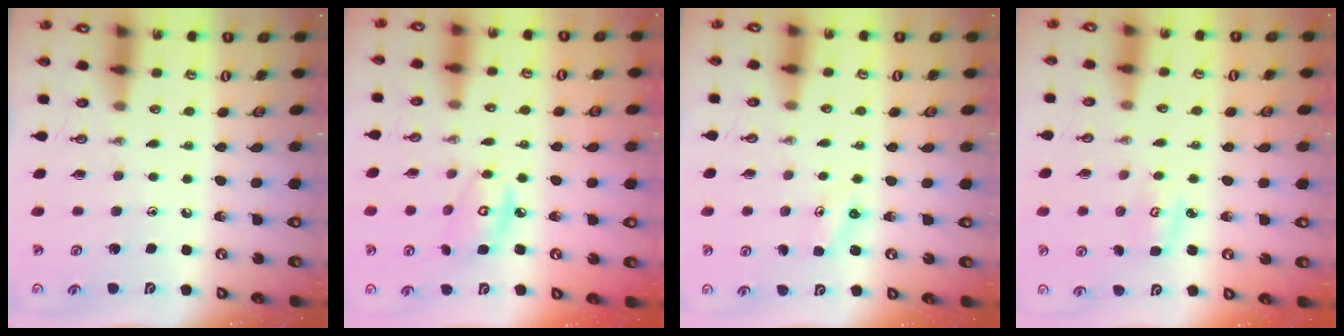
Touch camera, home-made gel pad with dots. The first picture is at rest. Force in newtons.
{"total": 6.7, "press": 6.7, "slide": 0.3}
{"total": 2.9, "press": 2.9, "slide": 0.3}
{"total": 3.5, "press": 3.5, "slide": 0.4}